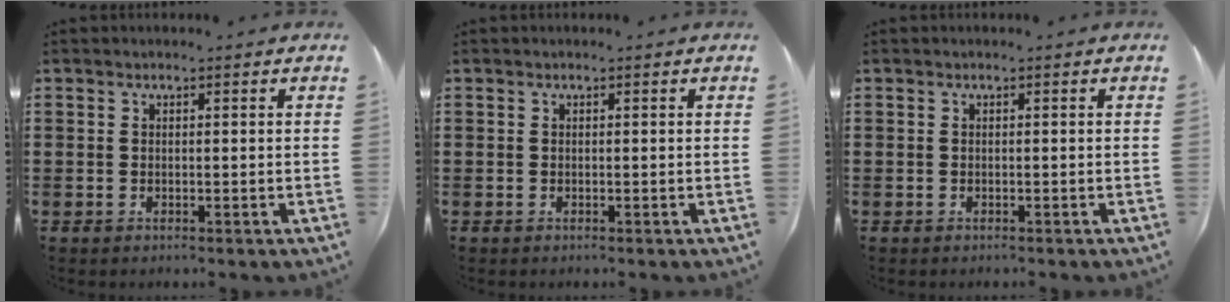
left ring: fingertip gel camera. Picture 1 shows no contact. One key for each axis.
{"total": 0.0}
{"total": 0.0}